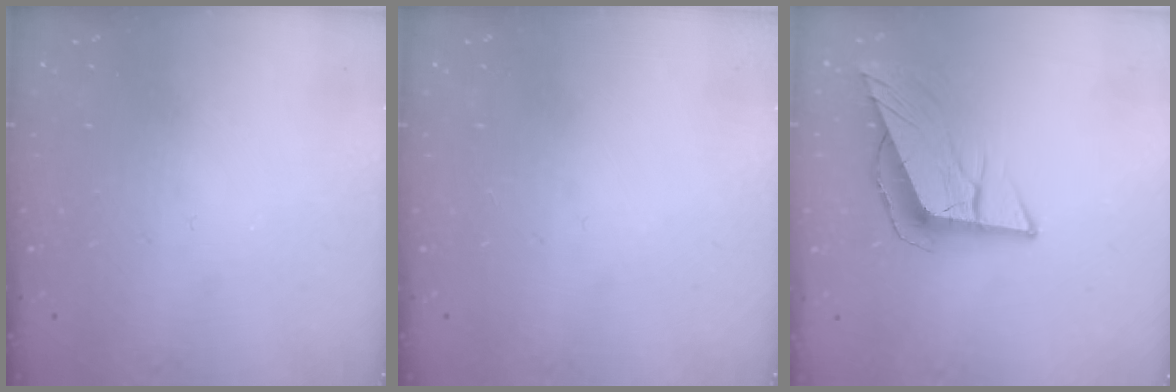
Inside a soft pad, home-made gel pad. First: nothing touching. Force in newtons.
{"total": 0.0}
{"total": 9.3, "press": 9.2, "slide": 1.6}